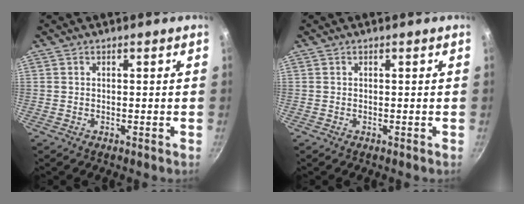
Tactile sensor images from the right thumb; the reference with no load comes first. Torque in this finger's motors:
{"motor_torque": [0.00, 0.00, 0.01, 0.05, 0.00]}